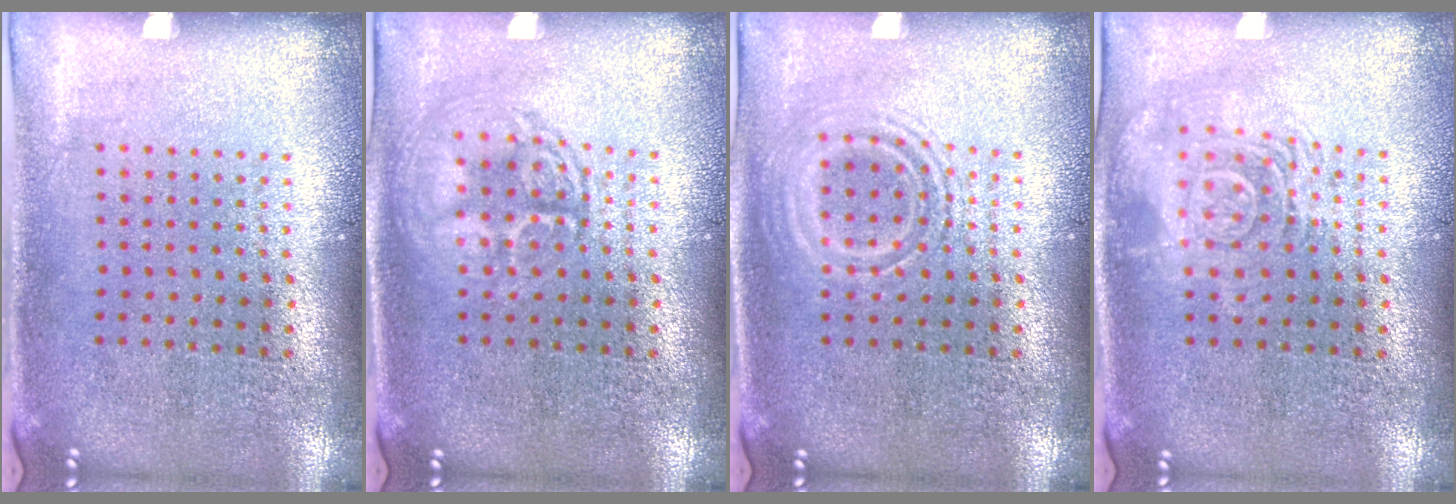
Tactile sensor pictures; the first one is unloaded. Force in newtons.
{"total": 2.6, "press": 2.6, "slide": 0.4}
{"total": 1.1, "press": 1.1, "slide": 0.2}
{"total": 2.7, "press": 2.7, "slide": 0.4}